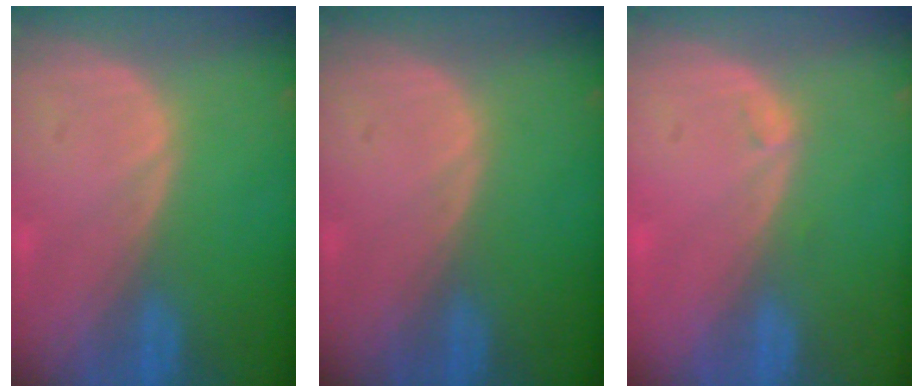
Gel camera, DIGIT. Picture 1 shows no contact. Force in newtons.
{"total": 0.0}
{"total": 0.6, "press": 0.6, "slide": 0.2}